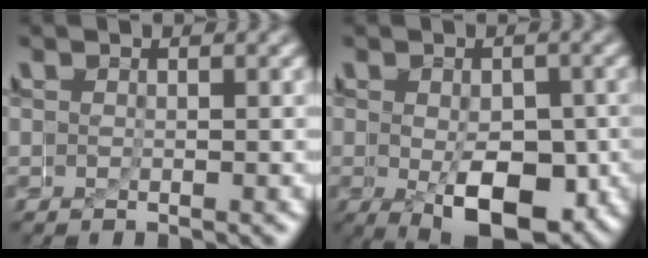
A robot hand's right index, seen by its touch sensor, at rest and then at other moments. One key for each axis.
{"total": 6.1, "fx": -2.7, "fy": 2.5, "fz": 4.8, "tx": -0.068, "ty": -0.030, "tz": -0.029}